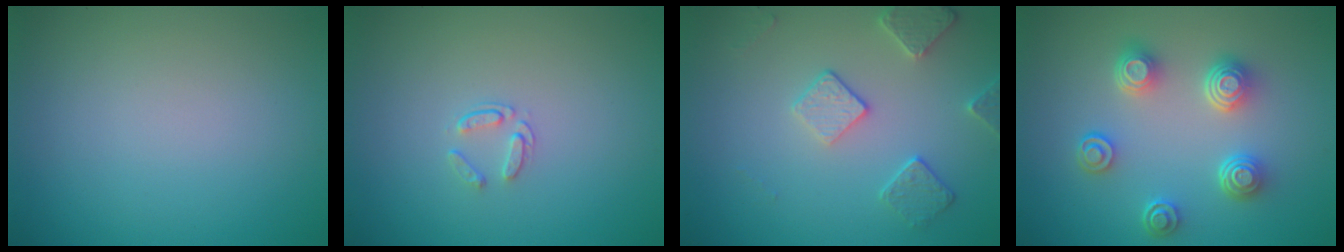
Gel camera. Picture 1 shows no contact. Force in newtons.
{"total": 1.1, "press": 0.7, "slide": 0.9}
{"total": 2.8, "press": 2.7, "slide": 0.7}
{"total": 4.3, "press": 3.4, "slide": 2.6}